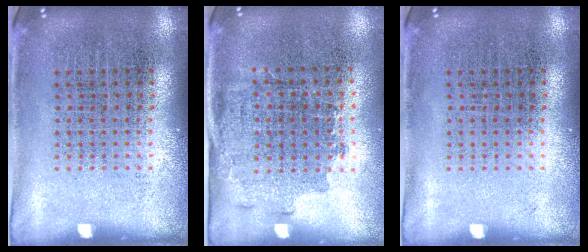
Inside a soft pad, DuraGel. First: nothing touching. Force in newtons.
{"total": 1.5, "press": 1.2, "slide": 0.9}
{"total": 0.0}